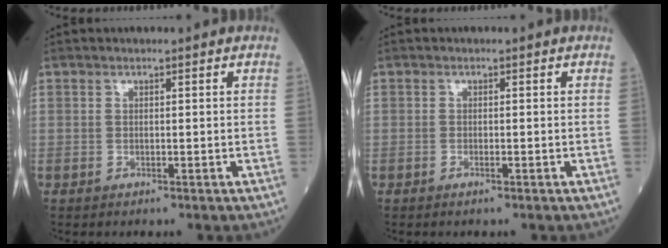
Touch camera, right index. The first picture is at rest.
{"total": 0.7, "force": [-0.5, 0.0, 0.5], "torque": [-0.009, 0.000, -0.008]}